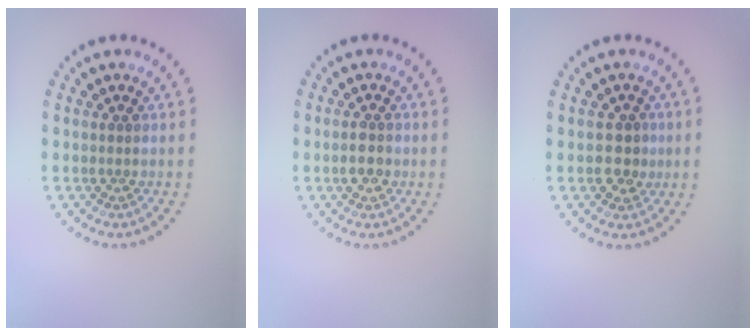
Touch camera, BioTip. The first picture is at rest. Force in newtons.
{"total": 1.9, "press": 1.8, "slide": 0.3}
{"total": 2.5, "press": 2.4, "slide": 0.6}